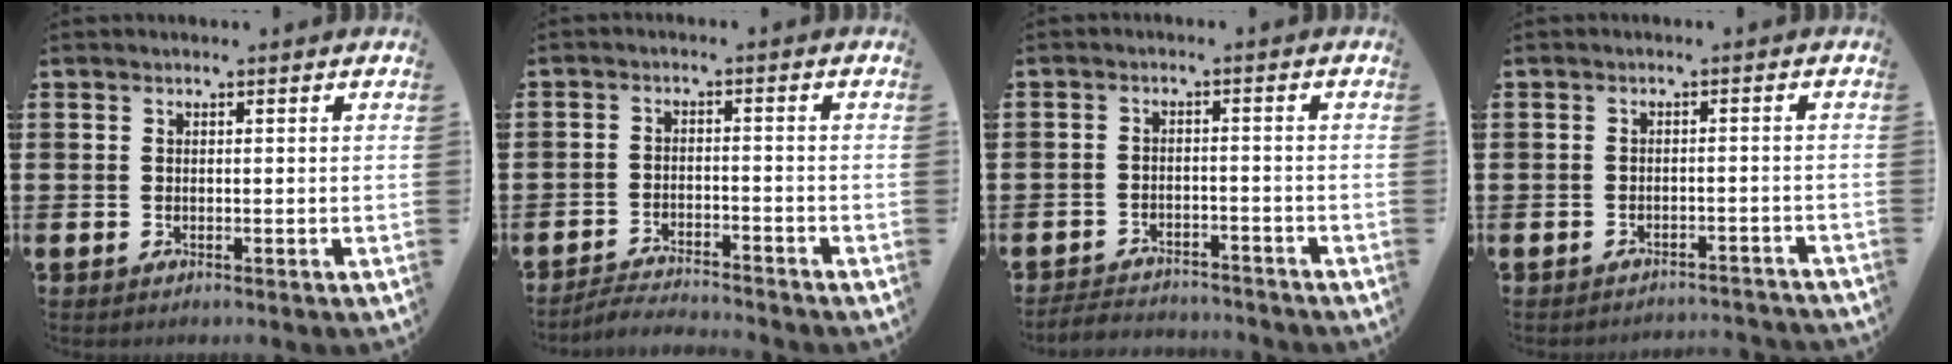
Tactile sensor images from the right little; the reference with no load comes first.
{"total": 2.8, "force": [-2.8, 0.0, 0.1], "torque": [-0.005, 0.004, -0.059]}
{"total": 2.8, "force": [-2.8, 0.2, -0.1], "torque": [-0.004, 0.002, -0.061]}
{"total": 1.6, "force": [-1.6, -0.1, 0.0], "torque": [-0.003, 0.004, -0.033]}